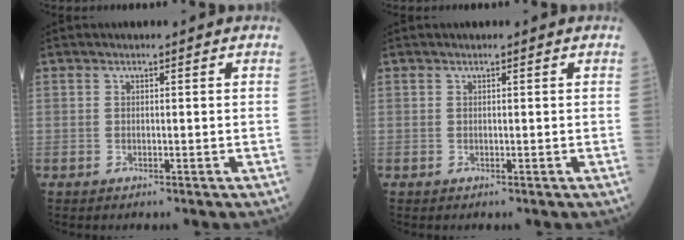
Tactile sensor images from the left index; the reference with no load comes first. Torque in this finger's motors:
{"motor_torque": [-0.10, 0.28, -0.05, 0.00]}